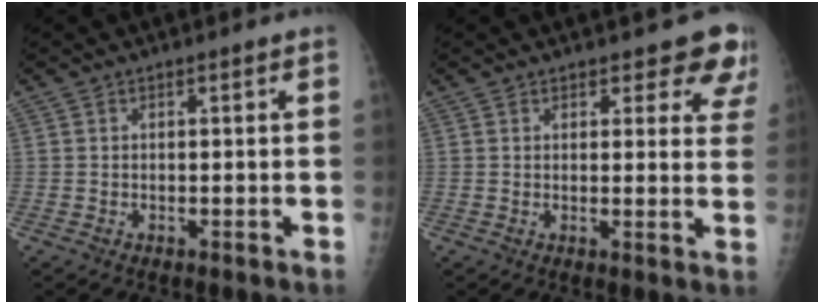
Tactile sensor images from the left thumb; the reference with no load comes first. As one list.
[{"total": 6.2, "force": [5.2, 2.7, 2.0], "torque": [0.022, -0.025, 0.045]}]